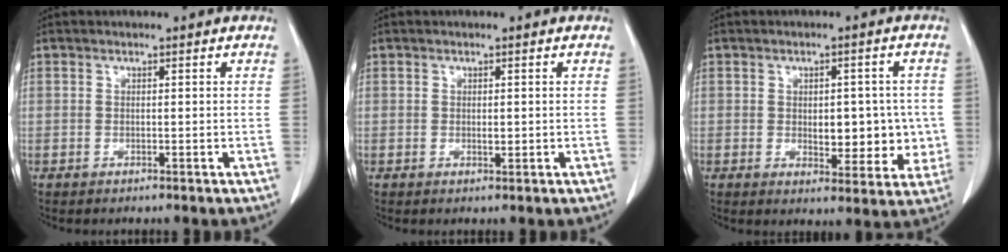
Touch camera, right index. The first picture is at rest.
{"total": 0.9, "force": [0.0, 0.4, 0.8], "torque": [-0.015, -0.003, 0.000]}
{"total": 8.2, "force": [-0.4, 4.5, 6.9], "torque": [-0.074, 0.005, 0.003]}